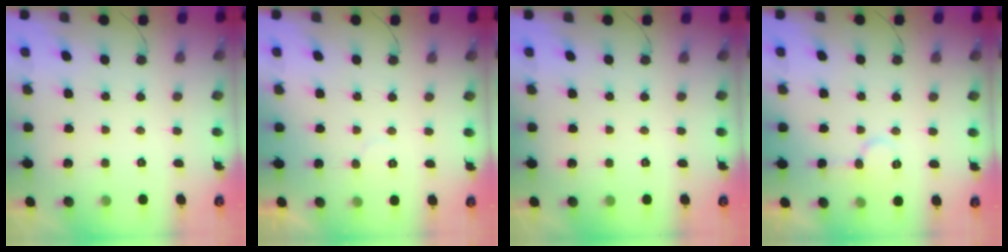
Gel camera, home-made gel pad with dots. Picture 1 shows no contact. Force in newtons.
{"total": 3.0, "press": 3.0, "slide": 0.2}
{"total": 0.0}
{"total": 6.8, "press": 6.8, "slide": 0.3}